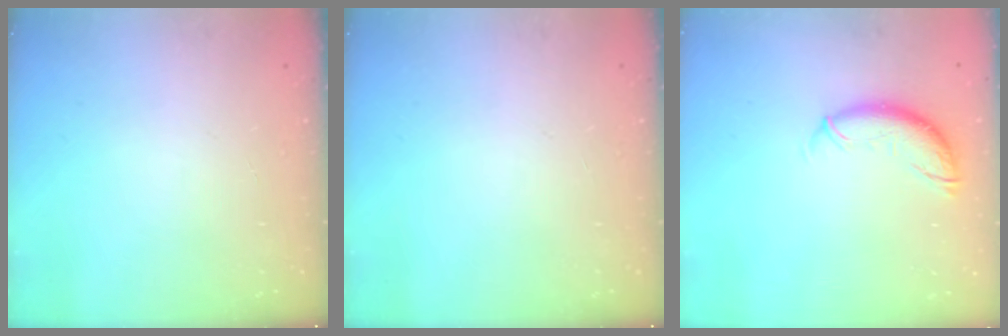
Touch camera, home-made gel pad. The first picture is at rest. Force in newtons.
{"total": 0.0}
{"total": 9.9, "press": 9.8, "slide": 1.4}